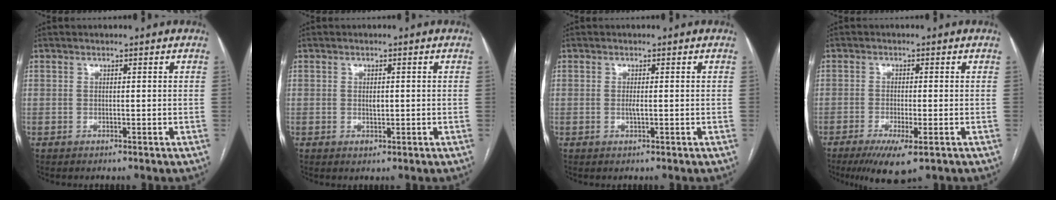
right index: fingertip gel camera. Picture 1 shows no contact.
{"total": 1.6, "force": [-0.1, 0.9, 1.3], "torque": [-0.022, 0.000, 0.002]}
{"total": 1.0, "force": [-0.1, 0.1, 1.0], "torque": [-0.022, -0.002, -0.002]}
{"total": 6.6, "force": [-3.6, 1.2, 5.4], "torque": [-0.092, -0.018, -0.057]}